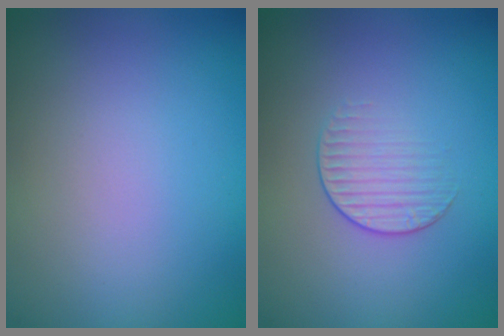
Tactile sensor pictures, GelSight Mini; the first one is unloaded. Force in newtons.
{"total": 1.7, "press": 1.0, "slide": 1.4}